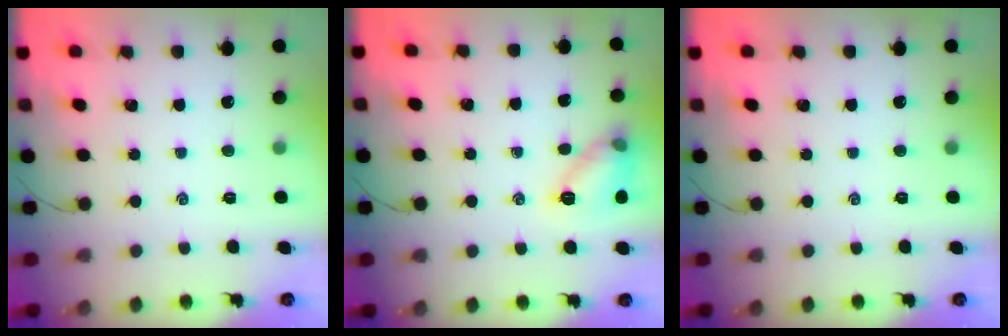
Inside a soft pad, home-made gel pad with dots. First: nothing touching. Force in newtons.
{"total": 11.3, "press": 11.2, "slide": 1.1}
{"total": 0.0}